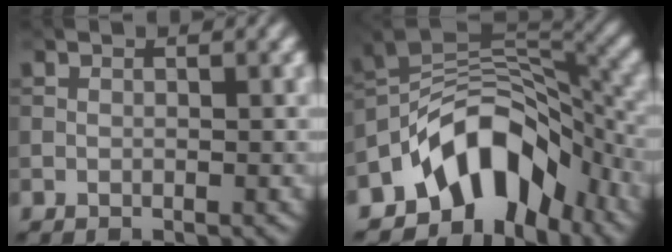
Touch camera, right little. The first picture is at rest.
{"total": 10.0, "force": [-5.9, 5.9, 5.5], "torque": [-0.061, 0.012, -0.117]}